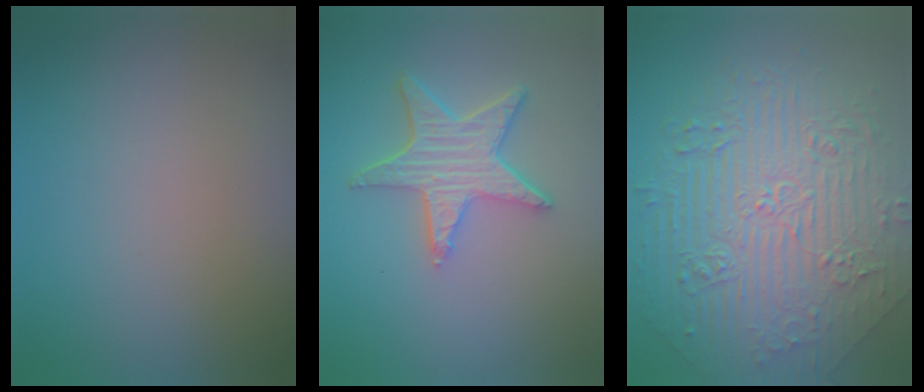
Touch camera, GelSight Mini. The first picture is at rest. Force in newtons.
{"total": 4.8, "press": 4.2, "slide": 2.4}
{"total": 8.4, "press": 6.7, "slide": 5.1}